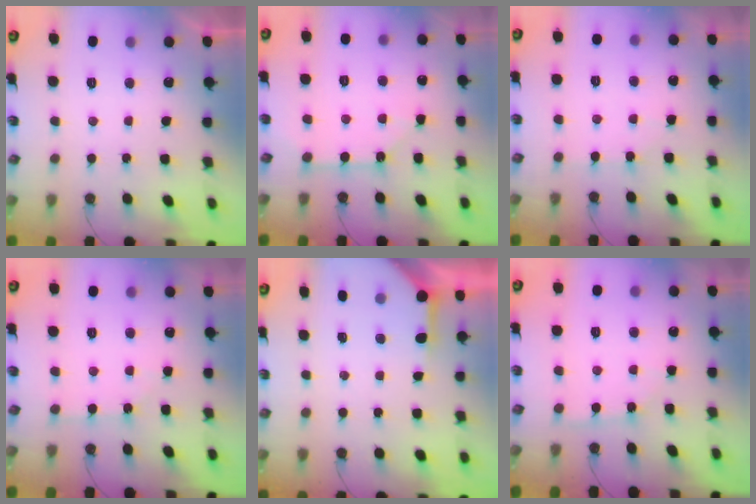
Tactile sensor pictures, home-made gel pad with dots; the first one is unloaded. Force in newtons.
{"total": 4.2, "press": 4.2, "slide": 0.3}
{"total": 2.6, "press": 2.6, "slide": 0.4}
{"total": 1.7, "press": 1.6, "slide": 0.3}
{"total": 4.0, "press": 4.0, "slide": 0.5}
{"total": 2.6, "press": 2.6, "slide": 0.2}